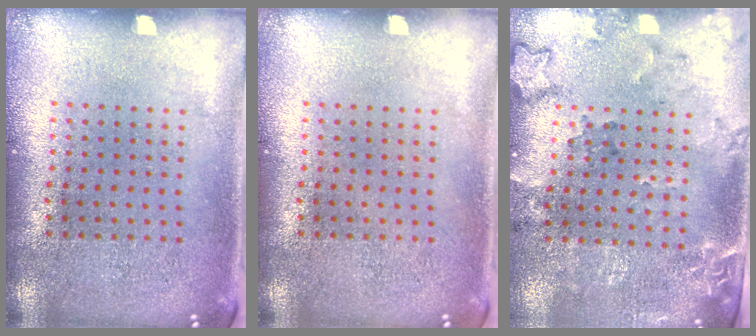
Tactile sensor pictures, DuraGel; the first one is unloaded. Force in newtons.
{"total": 0.0}
{"total": 1.9, "press": 1.5, "slide": 1.1}